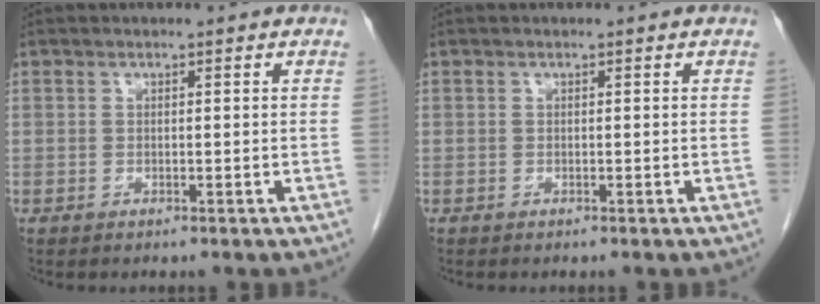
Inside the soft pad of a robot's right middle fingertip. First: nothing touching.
{"total": 0.0}